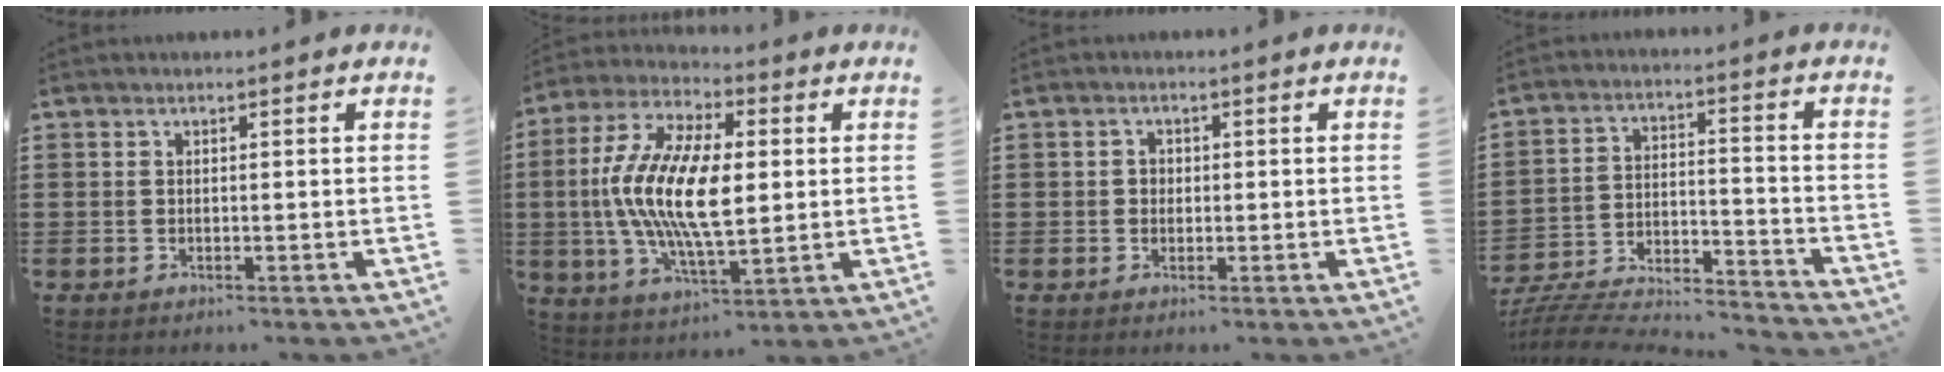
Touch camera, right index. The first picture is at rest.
{"total": 14.1, "force": [0.0, 5.9, 12.8], "torque": [-0.282, -0.008, -0.005]}
{"total": 1.3, "force": [0.0, 1.2, 0.5], "torque": [-0.013, 0.007, -0.001]}
{"total": 5.8, "force": [-5.6, 0.6, 1.2], "torque": [-0.030, -0.004, -0.118]}